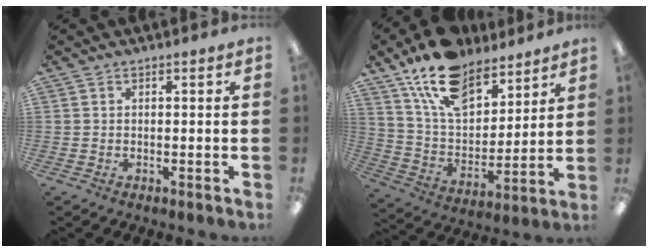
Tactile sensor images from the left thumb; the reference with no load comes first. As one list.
[{"total": 17.9, "force": [13.2, 8.9, 8.2], "torque": [-0.158, -0.070, 0.240]}]